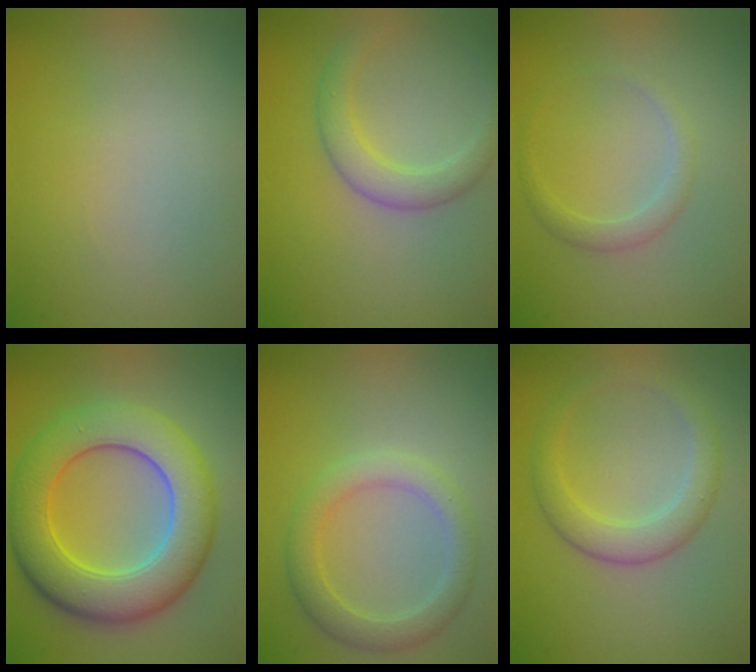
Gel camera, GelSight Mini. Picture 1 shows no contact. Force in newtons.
{"total": 2.8, "press": 2.8, "slide": 0.2}
{"total": 1.4, "press": 1.4, "slide": 0.0}
{"total": 9.1, "press": 9.1, "slide": 0.1}
{"total": 3.1, "press": 3.1, "slide": 0.0}
{"total": 3.1, "press": 3.1, "slide": 0.1}